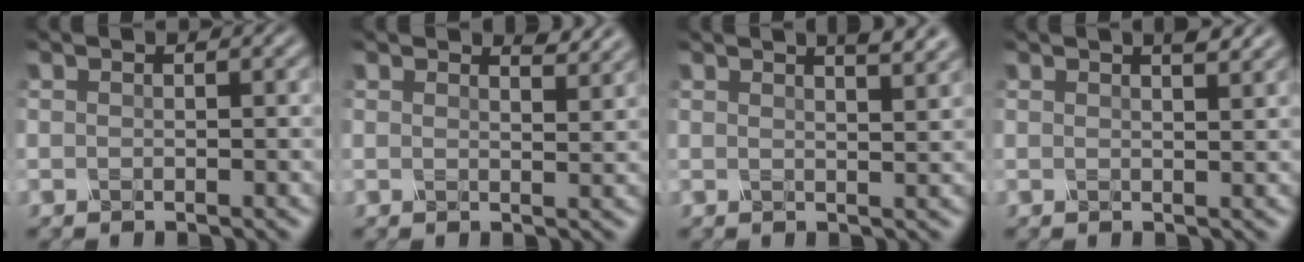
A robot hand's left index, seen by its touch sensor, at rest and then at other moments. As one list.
[{"total": 2.0, "force": [1.9, 0.2, 0.6], "torque": [-0.007, -0.002, 0.022]}, {"total": 3.4, "force": [2.6, 0.9, 2.0], "torque": [-0.010, 0.015, 0.013]}, {"total": 1.6, "force": [1.2, 0.3, 1.0], "torque": [-0.009, 0.001, 0.016]}]